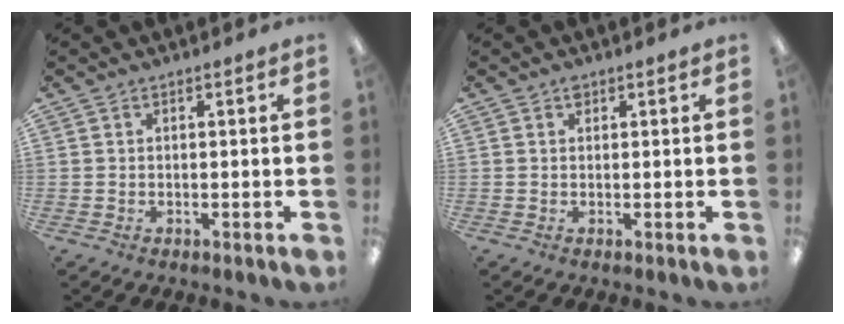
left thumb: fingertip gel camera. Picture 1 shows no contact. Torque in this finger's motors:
{"motor_torque": [0.03, -0.07, 0.32, -0.09, 0.00]}